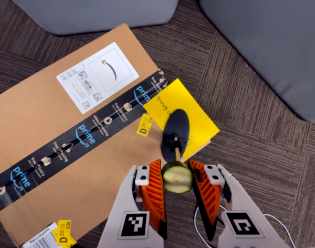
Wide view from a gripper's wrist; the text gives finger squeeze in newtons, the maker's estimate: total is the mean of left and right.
{"total": 8.3, "left": 8.4, "right": 8.2}